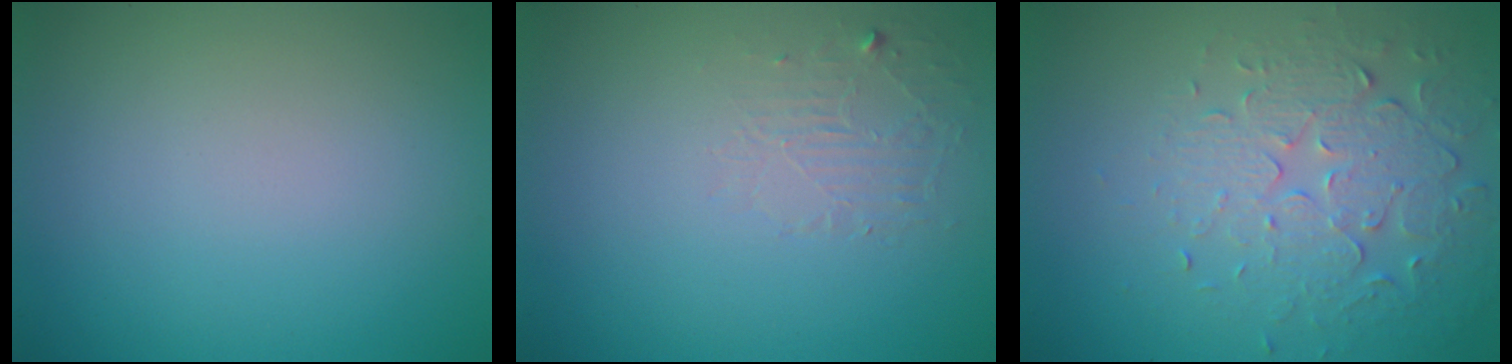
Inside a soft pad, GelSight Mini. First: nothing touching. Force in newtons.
{"total": 1.4, "press": 0.1, "slide": 1.4}
{"total": 5.2, "press": 3.7, "slide": 3.7}